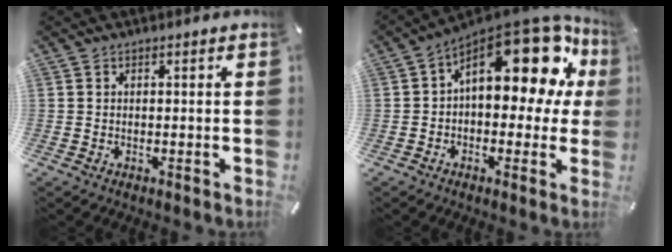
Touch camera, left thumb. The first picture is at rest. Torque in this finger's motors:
{"motor_torque": [1.08, 1.05, 1.10, 0.41, 0.36]}